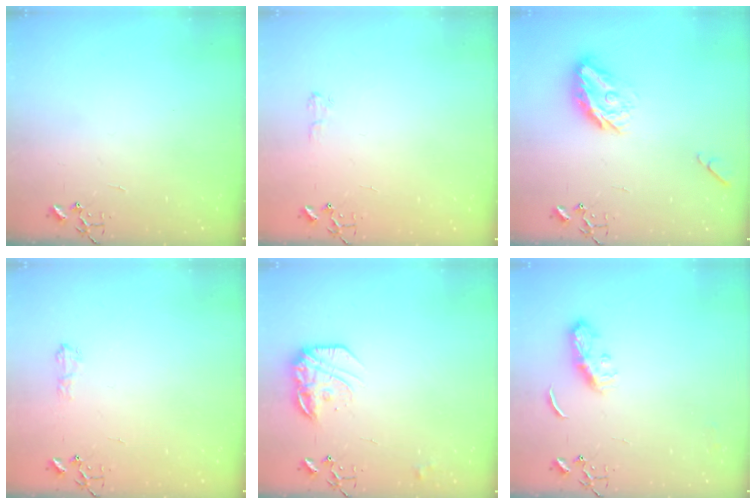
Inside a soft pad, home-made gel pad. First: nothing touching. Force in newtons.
{"total": 5.4, "press": 5.4, "slide": 0.6}
{"total": 12.2, "press": 12.2, "slide": 0.7}
{"total": 6.3, "press": 6.3, "slide": 0.8}
{"total": 15.5, "press": 15.5, "slide": 1.0}
{"total": 8.4, "press": 8.4, "slide": 0.2}